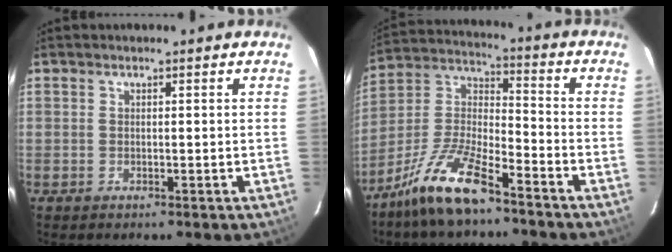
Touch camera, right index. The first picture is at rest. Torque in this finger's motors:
{"motor_torque": [1.18, -0.96, 0.43, 0.13]}